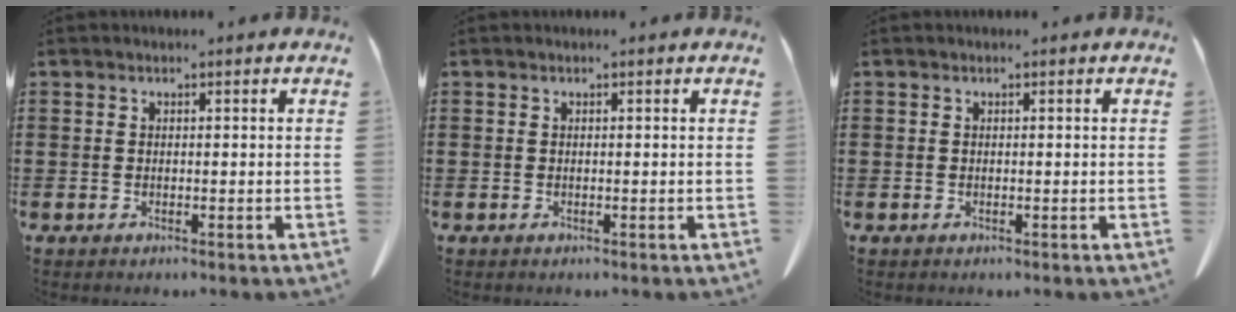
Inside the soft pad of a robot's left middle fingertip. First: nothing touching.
{"total": 0.0}
{"total": 0.0}